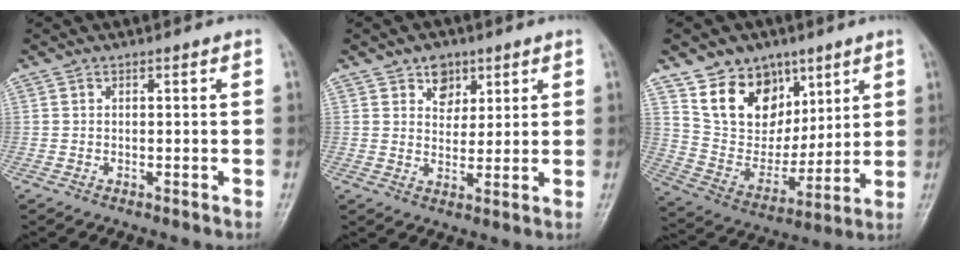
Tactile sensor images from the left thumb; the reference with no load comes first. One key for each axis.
{"total": 5.1, "fx": 2.8, "fy": 3.8, "fz": 2.0, "tx": -0.001, "ty": -0.014, "tz": 0.043}
{"total": 15.9, "fx": 8.8, "fy": 11.5, "fz": 6.6, "tx": -0.065, "ty": -0.046, "tz": 0.169}